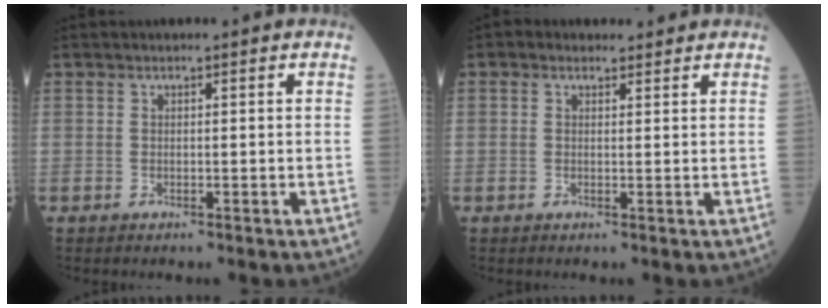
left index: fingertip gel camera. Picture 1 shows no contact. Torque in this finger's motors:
{"motor_torque": [0.78, -1.00, 0.01, 0.03]}